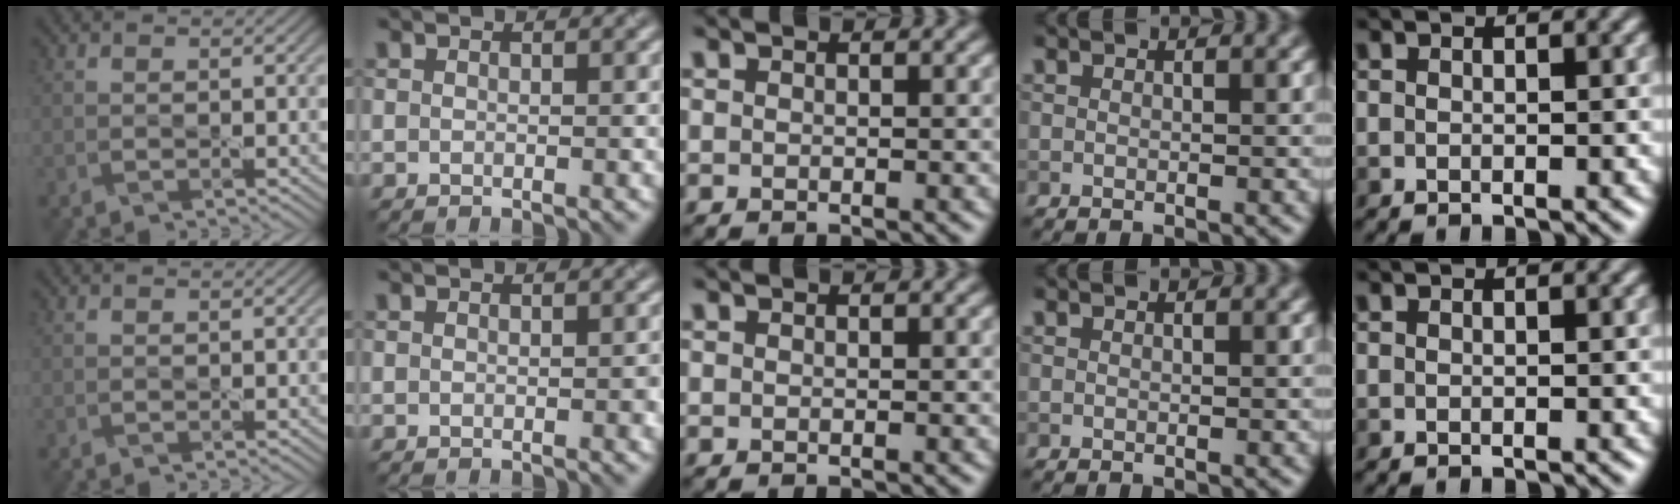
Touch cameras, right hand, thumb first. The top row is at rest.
{"index": {"total": 0.5, "force": [-0.2, -0.1, 0.5], "torque": [-0.010, 0.002, -0.001]}}